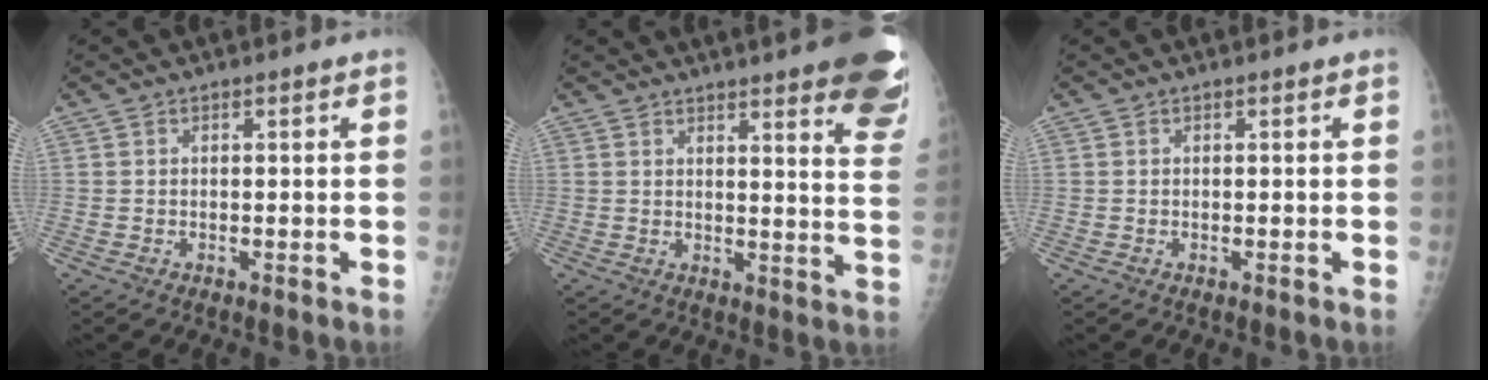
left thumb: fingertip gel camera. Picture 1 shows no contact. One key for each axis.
{"total": 19.9, "fx": 14.0, "fy": 3.4, "fz": 13.7, "tx": -0.142, "ty": -0.067, "tz": 0.154}
{"total": 0.0}